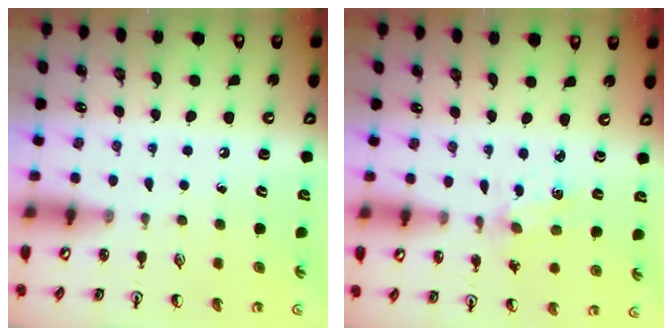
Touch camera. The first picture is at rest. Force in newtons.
{"total": 2.0, "press": 2.0, "slide": 0.4}